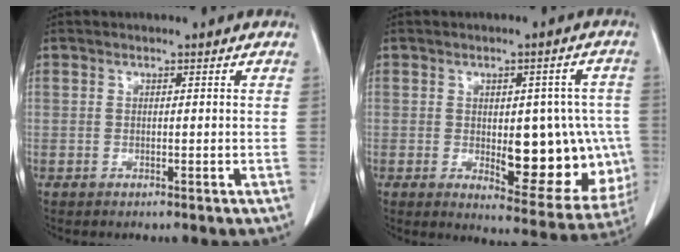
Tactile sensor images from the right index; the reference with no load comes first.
{"total": 15.4, "force": [-1.6, 6.5, 13.9], "torque": [-0.154, 0.005, 0.002]}